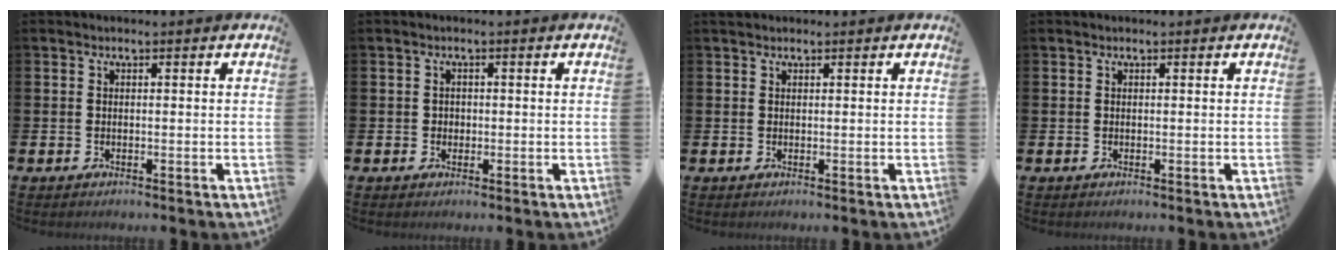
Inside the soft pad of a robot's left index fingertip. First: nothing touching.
{"total": 1.0, "force": [0.1, 0.9, 0.3], "torque": [0.002, 0.005, -0.001]}
{"total": 0.9, "force": [0.8, 0.3, 0.2], "torque": [0.006, 0.000, 0.011]}
{"total": 0.0}